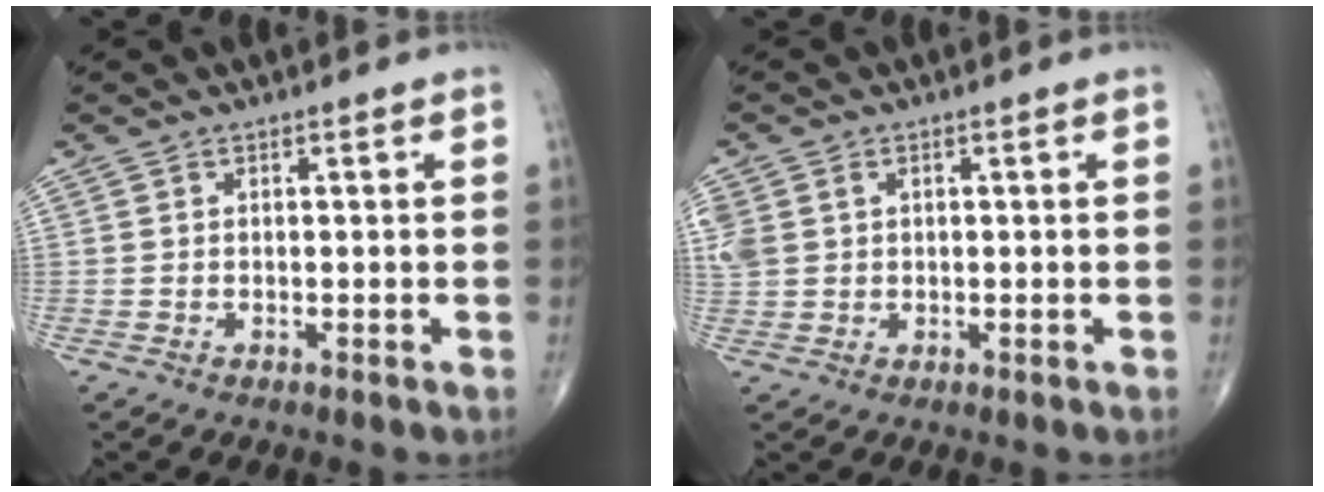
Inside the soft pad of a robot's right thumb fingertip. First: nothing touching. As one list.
[{"total": 5.9, "force": [1.8, 4.7, 3.2], "torque": [-0.095, 0.010, 0.044]}]